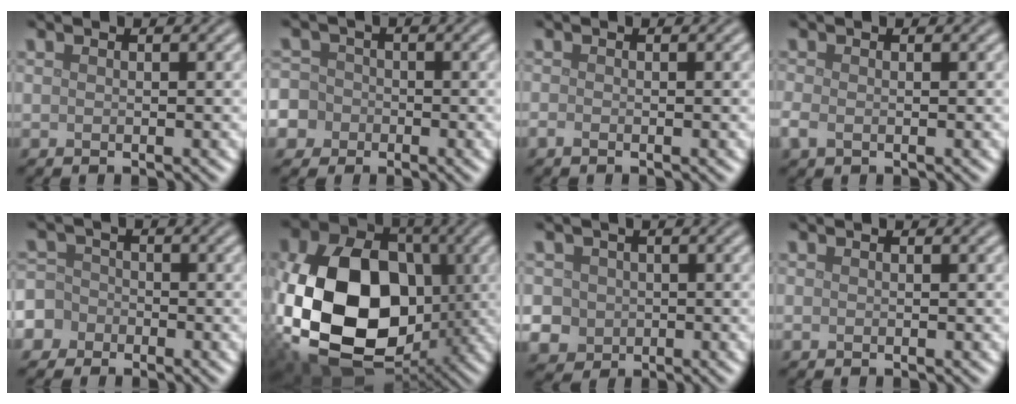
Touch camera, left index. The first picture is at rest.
{"total": 7.7, "force": [-3.3, 6.7, 1.7], "torque": [-0.050, -0.010, -0.090]}
{"total": 0.7, "force": [-0.4, 0.2, 0.4], "torque": [-0.010, -0.004, -0.009]}
{"total": 1.3, "force": [-0.4, 0.8, 0.9], "torque": [-0.025, -0.004, -0.011]}
{"total": 5.2, "force": [-2.9, 4.3, 0.7], "torque": [-0.005, 0.001, -0.070]}
{"total": 16.7, "force": [-1.9, 11.9, 11.6], "torque": [-0.235, -0.032, -0.032]}
{"total": 4.4, "force": [-0.1, 4.1, 1.4], "torque": [-0.017, 0.015, -0.015]}
{"total": 0.0}